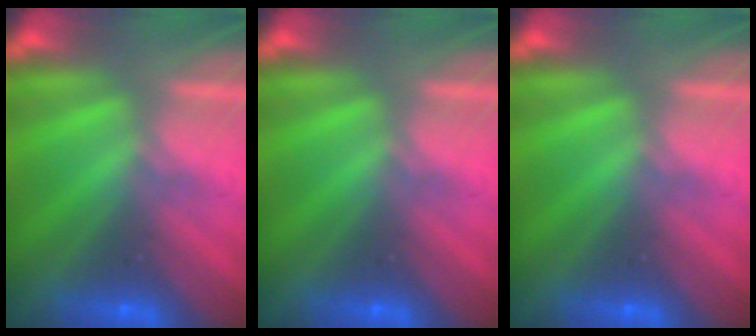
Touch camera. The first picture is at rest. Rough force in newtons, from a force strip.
{"total": 0.0}
{"total": 0.0}